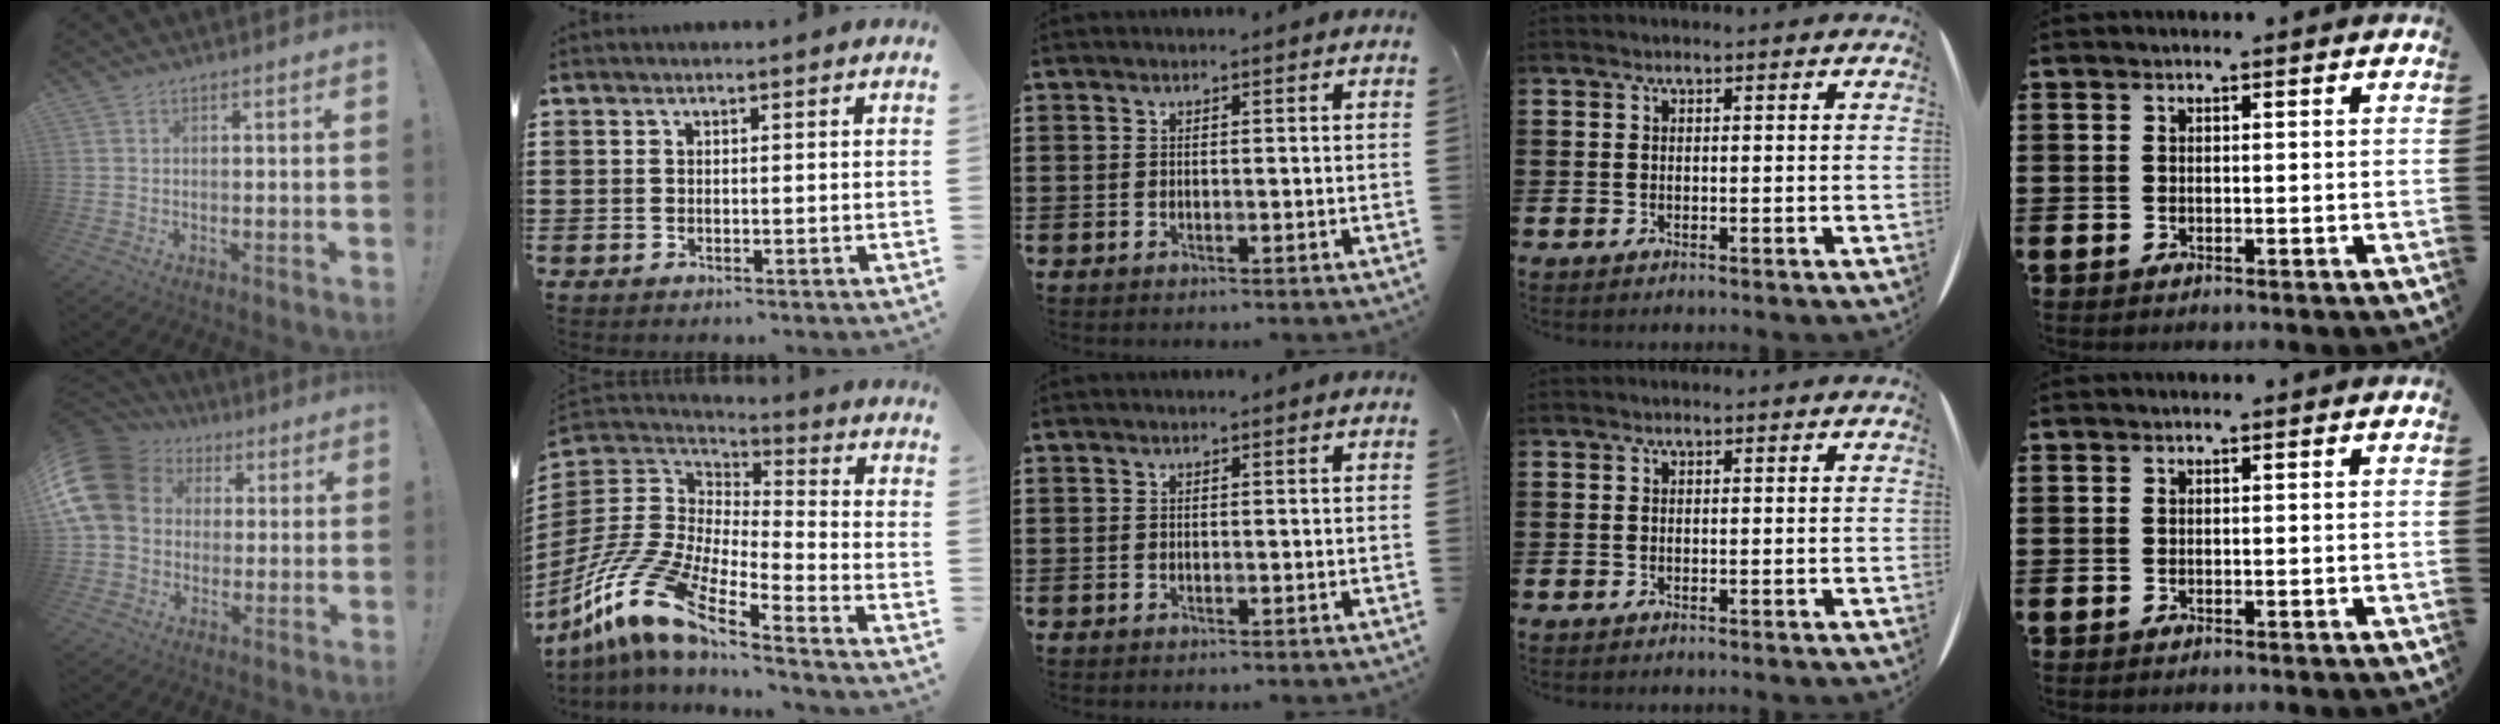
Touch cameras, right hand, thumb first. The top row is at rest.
{"thumb": {"total": 16.4, "force": [3.6, 13.1, 9.1], "torque": [-0.160, -0.004, 0.069]}, "index": {"total": 13.4, "force": [-10.0, 3.0, 8.3], "torque": [-0.211, -0.007, -0.208]}}